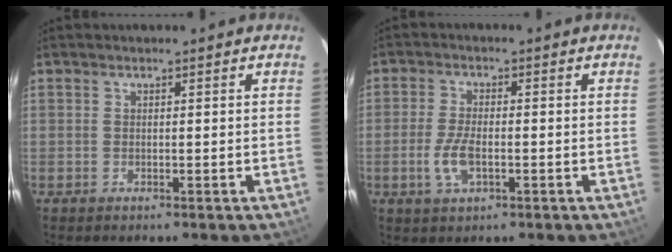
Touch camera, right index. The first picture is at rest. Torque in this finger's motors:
{"motor_torque": [0.44, -0.05, 0.13, 0.05]}